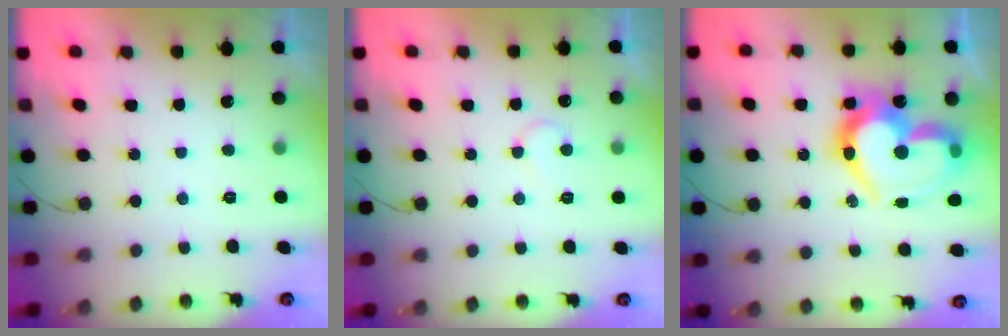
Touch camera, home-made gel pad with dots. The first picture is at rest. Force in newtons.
{"total": 5.4, "press": 5.4, "slide": 0.5}
{"total": 23.6, "press": 23.5, "slide": 2.1}